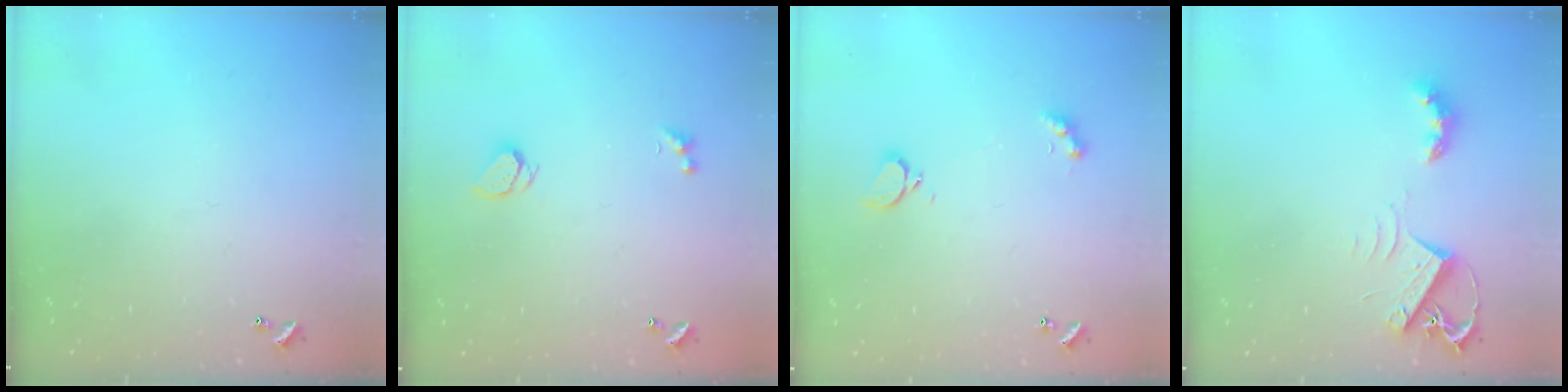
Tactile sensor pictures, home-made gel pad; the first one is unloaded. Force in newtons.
{"total": 1.9, "press": 1.8, "slide": 0.4}
{"total": 2.9, "press": 2.9, "slide": 0.6}
{"total": 7.5, "press": 7.5, "slide": 0.8}